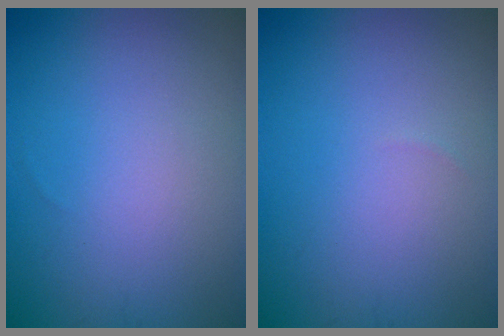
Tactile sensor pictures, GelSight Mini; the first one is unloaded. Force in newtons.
{"total": 0.0}